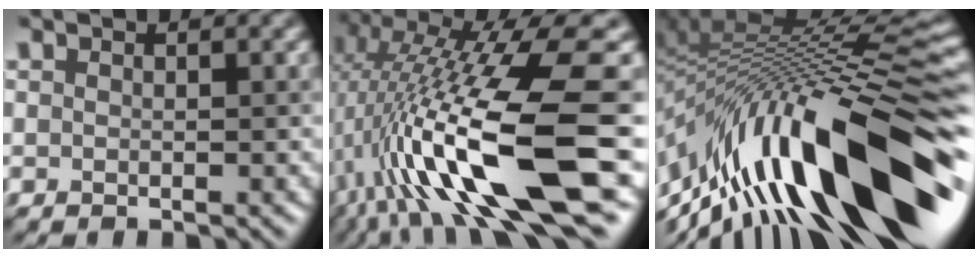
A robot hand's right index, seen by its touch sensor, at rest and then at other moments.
{"total": 14.8, "force": [-1.5, 3.1, 14.4], "torque": [-0.235, 0.017, -0.015]}
{"total": 16.2, "force": [-6.1, 5.3, 14.1], "torque": [-0.231, 0.032, -0.102]}